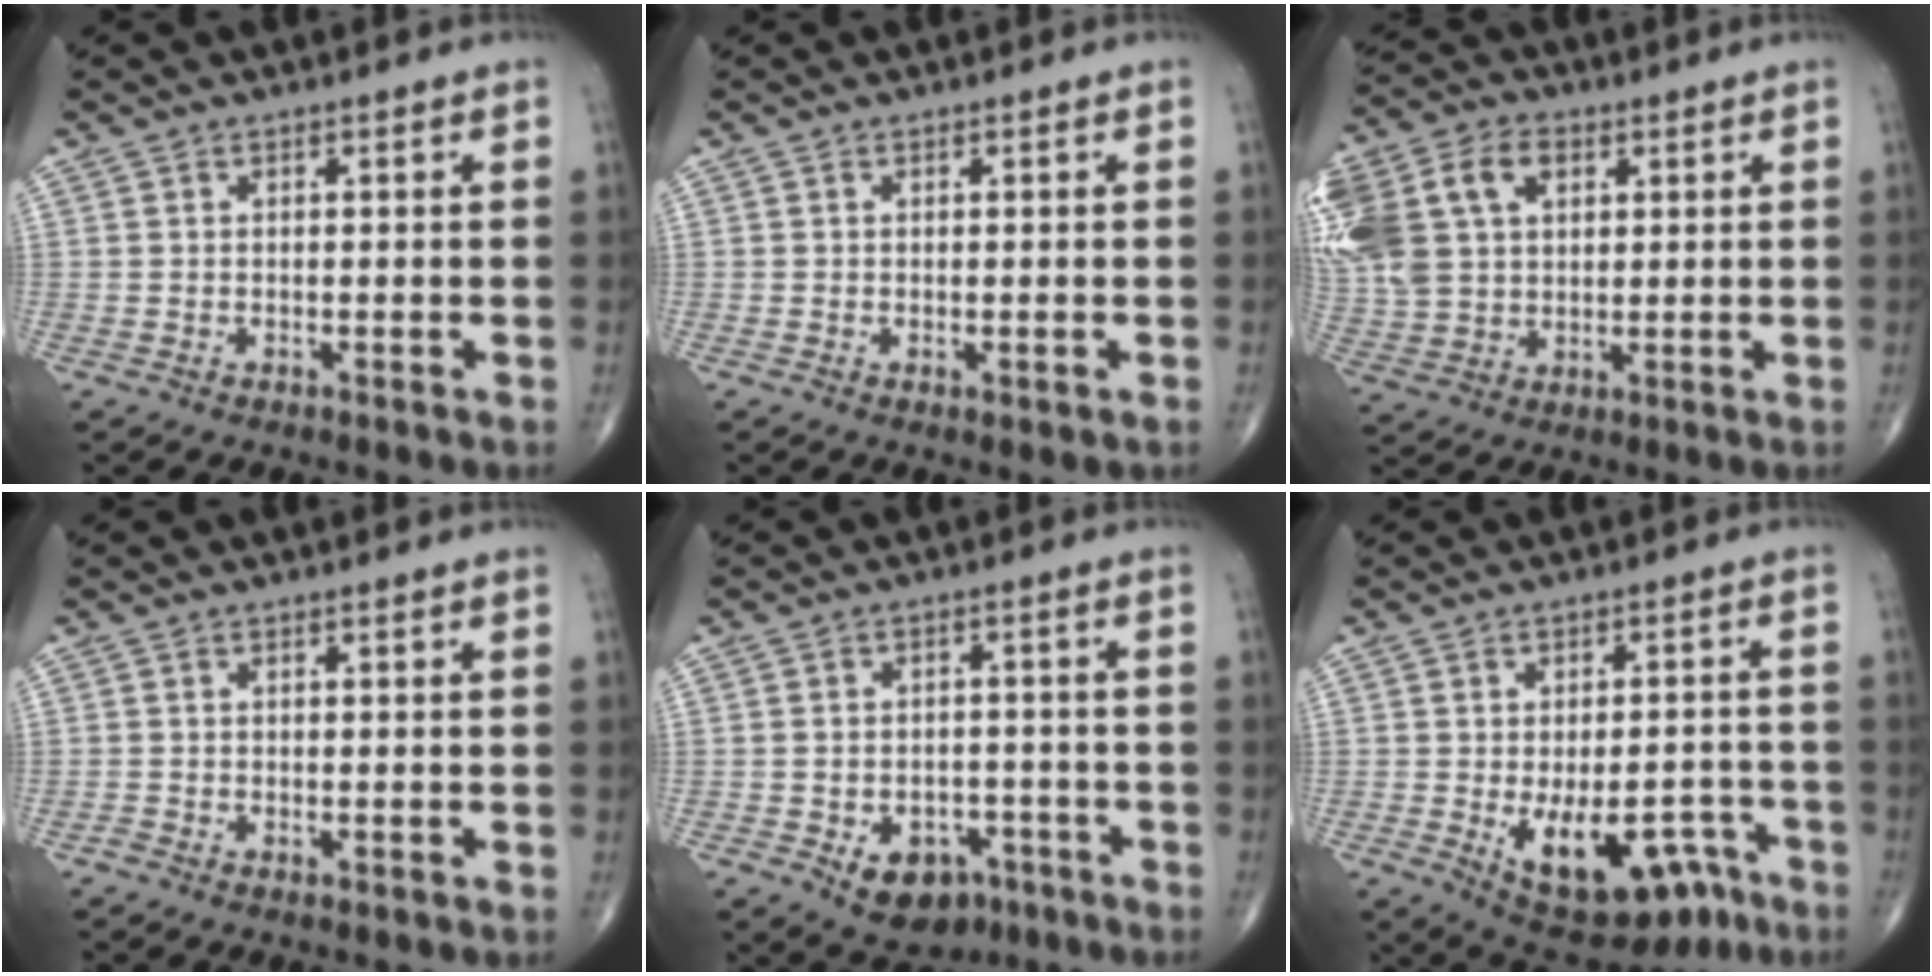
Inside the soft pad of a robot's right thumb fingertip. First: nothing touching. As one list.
[{"total": 1.4, "force": [-0.3, 0.5, 1.3], "torque": [-0.020, -0.005, -0.001]}, {"total": 20.6, "force": [6.3, 14.9, 12.8], "torque": [-0.304, 0.038, 0.128]}, {"total": 0.8, "force": [-0.5, 0.4, 0.4], "torque": [-0.009, -0.002, -0.011]}, {"total": 8.6, "force": [-4.1, 6.1, 4.4], "torque": [-0.042, 0.031, -0.049]}, {"total": 15.2, "force": [-6.6, 8.1, 11.0], "torque": [-0.140, 0.034, -0.079]}]